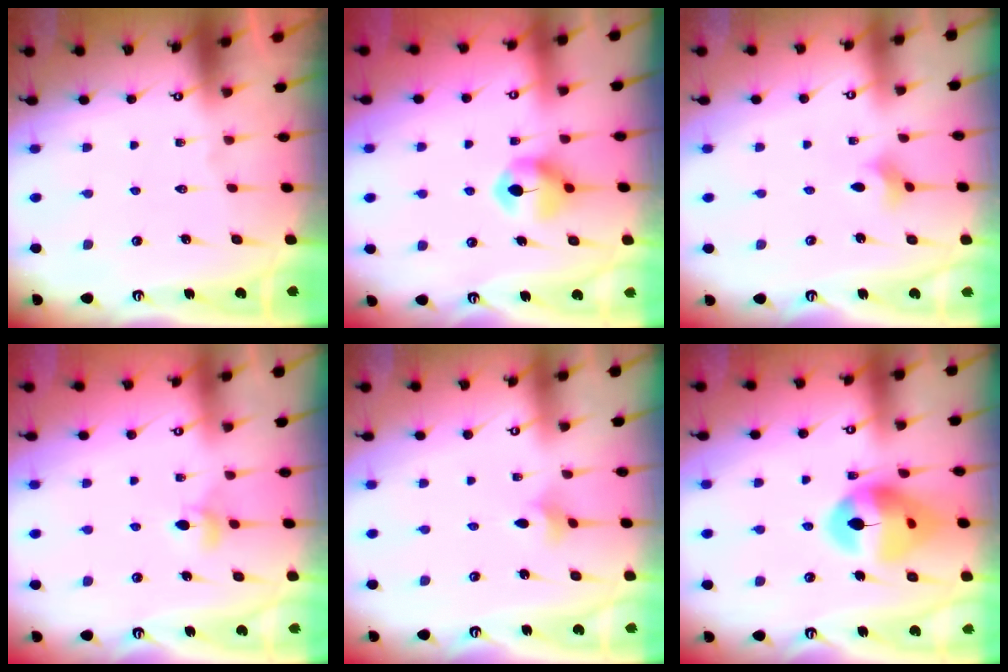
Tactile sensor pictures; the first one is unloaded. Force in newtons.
{"total": 7.4, "press": 7.4, "slide": 0.2}
{"total": 2.1, "press": 2.0, "slide": 0.5}
{"total": 4.3, "press": 4.2, "slide": 0.6}
{"total": 2.1, "press": 2.1, "slide": 0.5}
{"total": 16.8, "press": 16.6, "slide": 2.2}